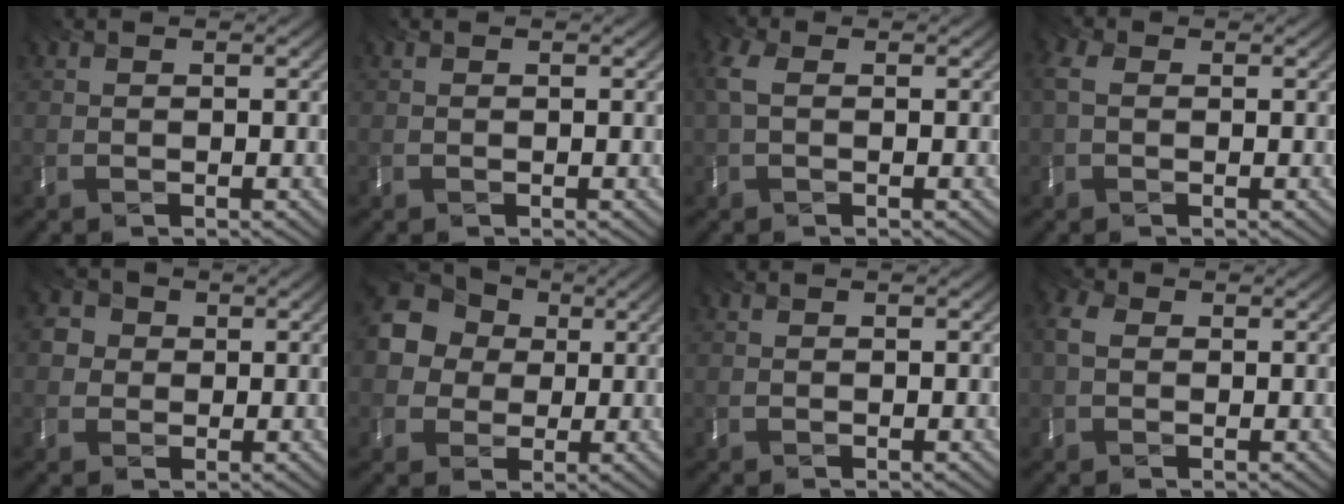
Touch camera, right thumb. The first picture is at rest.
{"total": 0.0}
{"total": 2.6, "force": [-0.2, 1.7, 2.0], "torque": [-0.064, 0.001, -0.010]}
{"total": 2.4, "force": [-0.3, 1.7, 1.5], "torque": [-0.056, -0.001, -0.011]}
{"total": 3.1, "force": [-0.3, 3.0, 0.6], "torque": [-0.037, -0.002, -0.017]}
{"total": 9.7, "force": [1.3, 8.7, 4.1], "torque": [-0.132, 0.024, 0.003]}
{"total": 0.0}
{"total": 2.3, "force": [-0.5, 1.8, 1.3], "torque": [-0.041, 0.000, -0.020]}